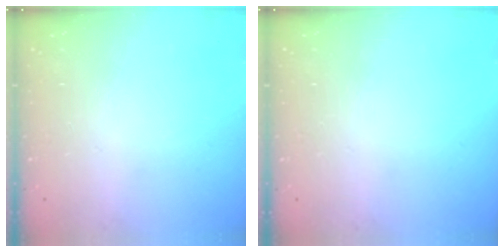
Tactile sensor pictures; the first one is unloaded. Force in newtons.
{"total": 0.0}